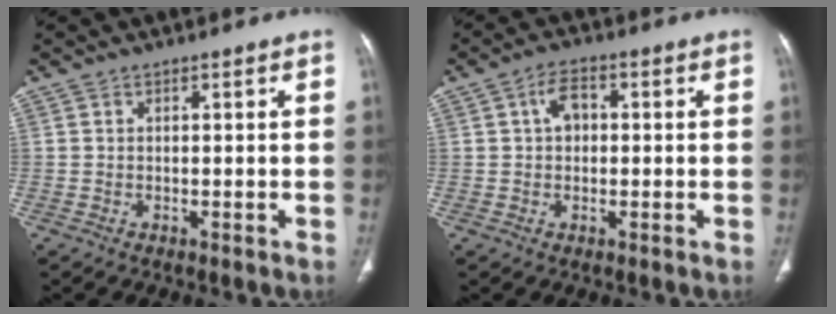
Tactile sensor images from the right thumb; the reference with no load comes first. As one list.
[{"total": 4.5, "force": [0.6, 3.1, 3.2], "torque": [-0.043, 0.014, 0.005]}]